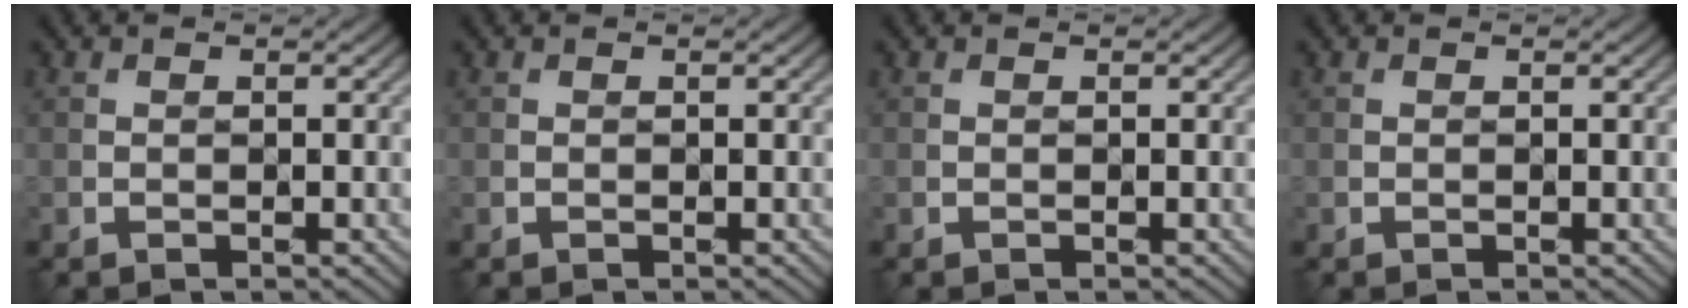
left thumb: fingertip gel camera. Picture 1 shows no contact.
{"total": 0.0}
{"total": 0.0}
{"total": 0.0}